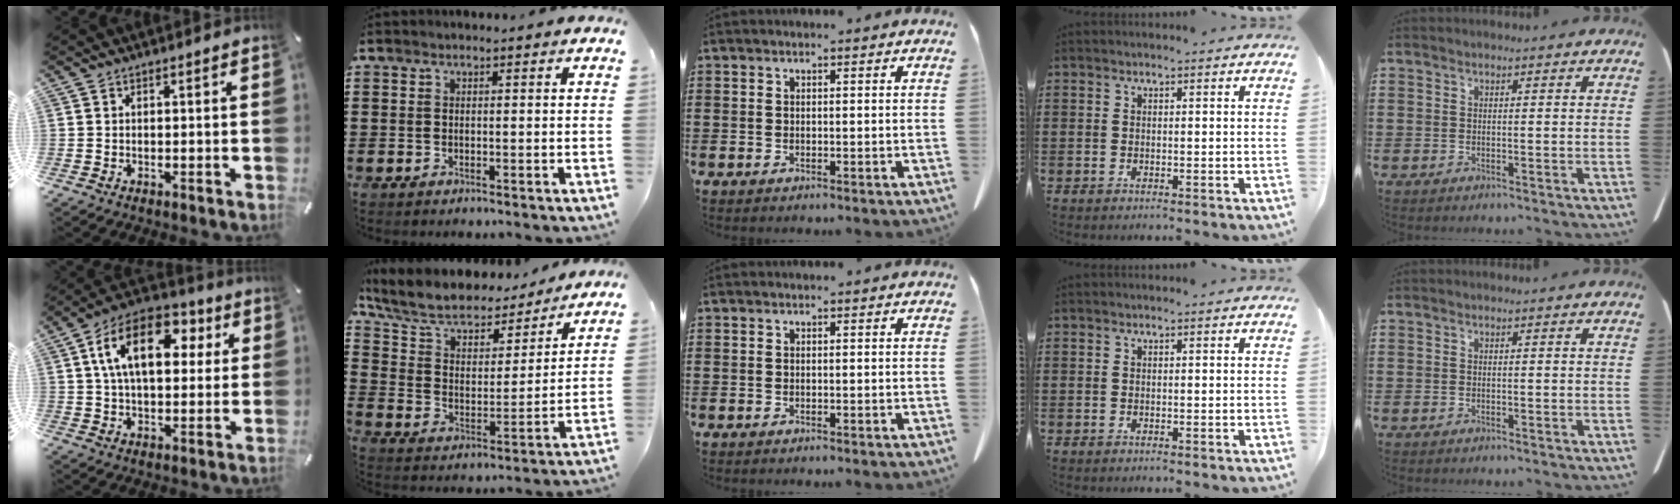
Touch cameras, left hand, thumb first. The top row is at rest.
{"thumb": {"total": 16.5, "force": [5.0, 10.0, 12.1], "torque": [-0.214, 0.004, 0.084]}, "index": {"total": 7.1, "force": [6.0, 2.6, 2.7], "torque": [-0.084, -0.040, 0.102]}}